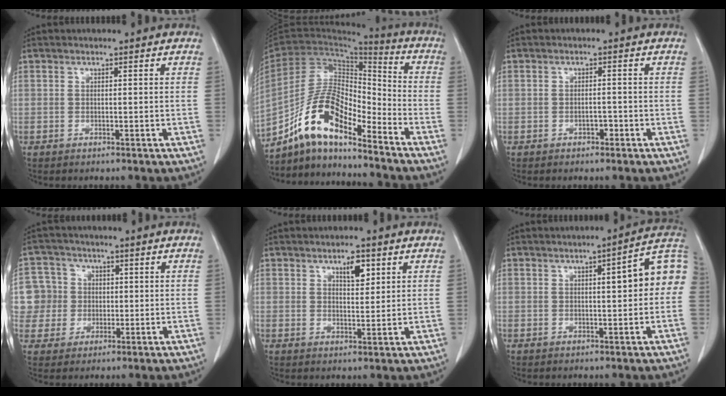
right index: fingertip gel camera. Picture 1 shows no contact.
{"total": 12.7, "force": [-9.3, 3.6, 7.8], "torque": [-0.152, 0.027, -0.168]}
{"total": 1.2, "force": [-0.7, 0.7, 0.7], "torque": [-0.012, 0.003, -0.006]}
{"total": 8.2, "force": [0.8, 8.1, 0.6], "torque": [-0.021, 0.032, 0.027]}
{"total": 3.7, "force": [2.0, 1.3, 2.8], "torque": [-0.046, -0.003, 0.035]}
{"total": 8.3, "force": [0.9, 1.4, 8.2], "torque": [-0.107, 0.029, 0.007]}